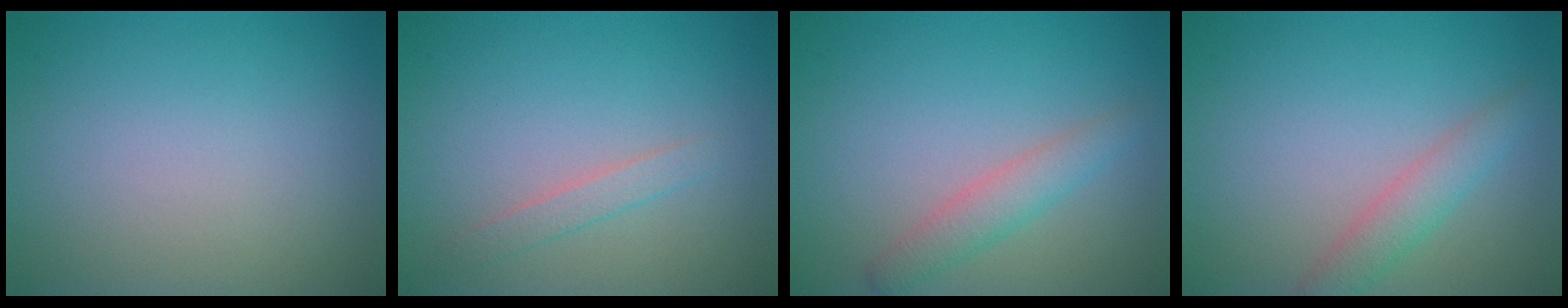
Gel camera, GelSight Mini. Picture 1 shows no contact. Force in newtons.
{"total": 1.4, "press": 1.4, "slide": 0.0}
{"total": 2.4, "press": 2.4, "slide": 0.2}
{"total": 2.6, "press": 2.6, "slide": 0.2}